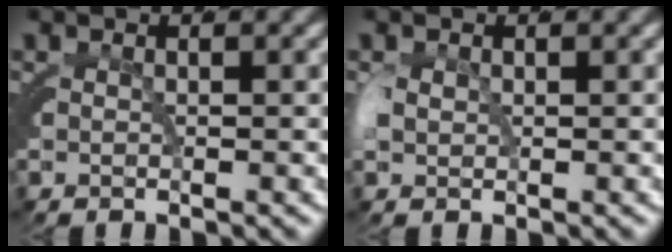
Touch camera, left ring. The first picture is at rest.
{"total": 0.8, "force": [0.3, 0.3, 0.7], "torque": [-0.030, -0.002, 0.011]}